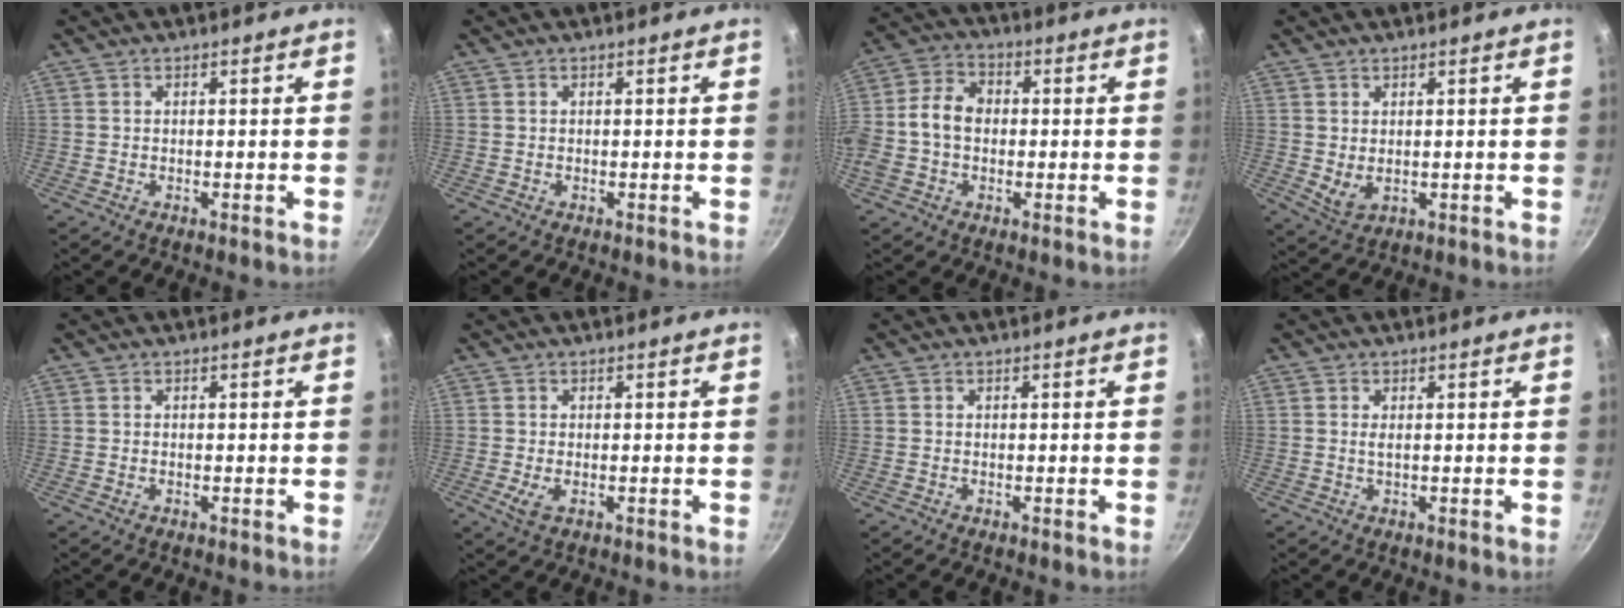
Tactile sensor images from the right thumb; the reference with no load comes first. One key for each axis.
{"total": 0.0}
{"total": 10.5, "fx": -0.4, "fy": 7.7, "fz": 7.1, "tx": -0.119, "ty": 0.027, "tz": -0.024}
{"total": 3.3, "fx": 0.7, "fy": 1.9, "fz": 2.5, "tx": -0.043, "ty": -0.013, "tz": 0.020}
{"total": 0.0}
{"total": 2.5, "fx": -0.6, "fy": 1.1, "fz": 2.1, "tx": -0.047, "ty": -0.006, "tz": -0.010}
{"total": 0.0}
{"total": 0.8, "fx": 0.2, "fy": 0.1, "fz": 0.8, "tx": -0.018, "ty": -0.001, "tz": 0.002}